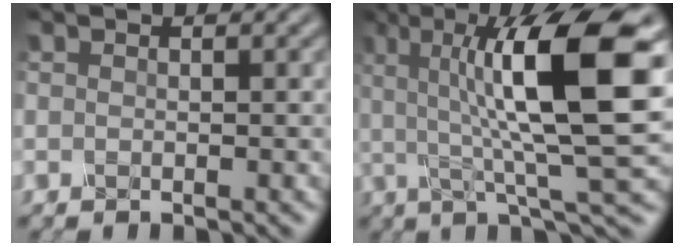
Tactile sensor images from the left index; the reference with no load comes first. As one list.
[{"total": 12.6, "force": [2.6, 3.0, 12.0], "torque": [-0.185, 0.010, 0.043]}]